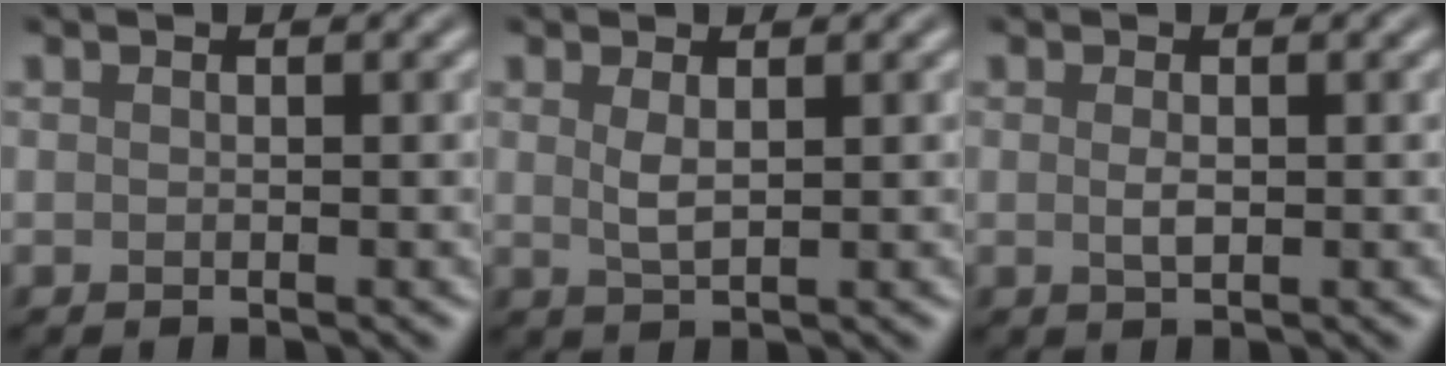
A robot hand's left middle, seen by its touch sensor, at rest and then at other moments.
{"total": 1.5, "force": [0.5, 0.5, 1.4], "torque": [-0.034, -0.004, 0.013]}
{"total": 1.1, "force": [0.0, 0.4, 1.0], "torque": [-0.025, -0.002, 0.001]}